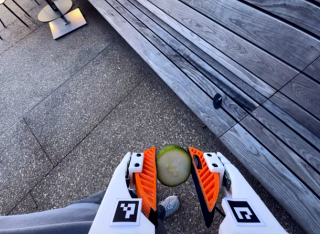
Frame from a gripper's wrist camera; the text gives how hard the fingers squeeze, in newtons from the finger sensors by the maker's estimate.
{"total": 11.2, "left": 11.7, "right": 10.8}